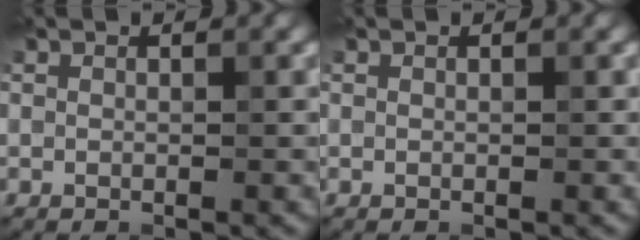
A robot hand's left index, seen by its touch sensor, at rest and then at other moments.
{"total": 0.0}